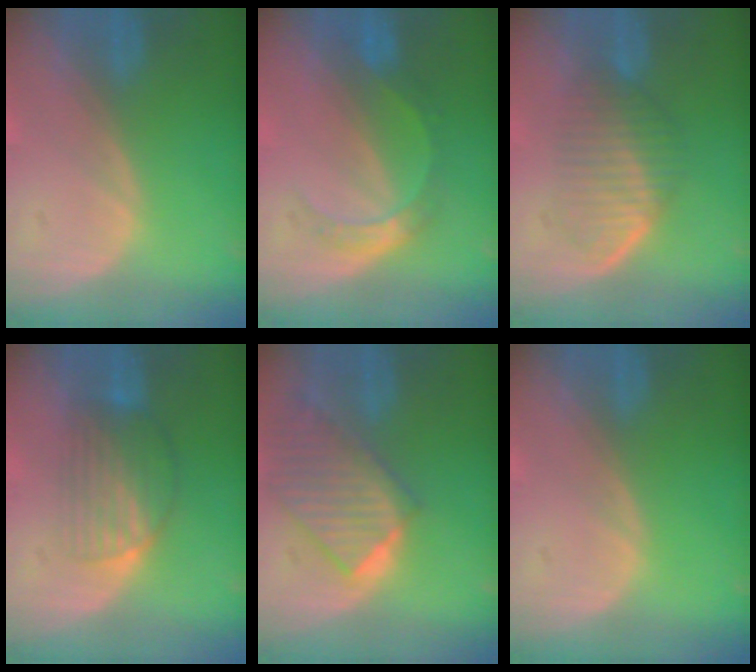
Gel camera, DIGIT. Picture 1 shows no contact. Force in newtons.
{"total": 5.2, "press": 4.6, "slide": 2.2}
{"total": 6.0, "press": 5.7, "slide": 1.9}
{"total": 6.7, "press": 5.9, "slide": 3.1}
{"total": 9.8, "press": 8.6, "slide": 4.7}
{"total": 0.0}